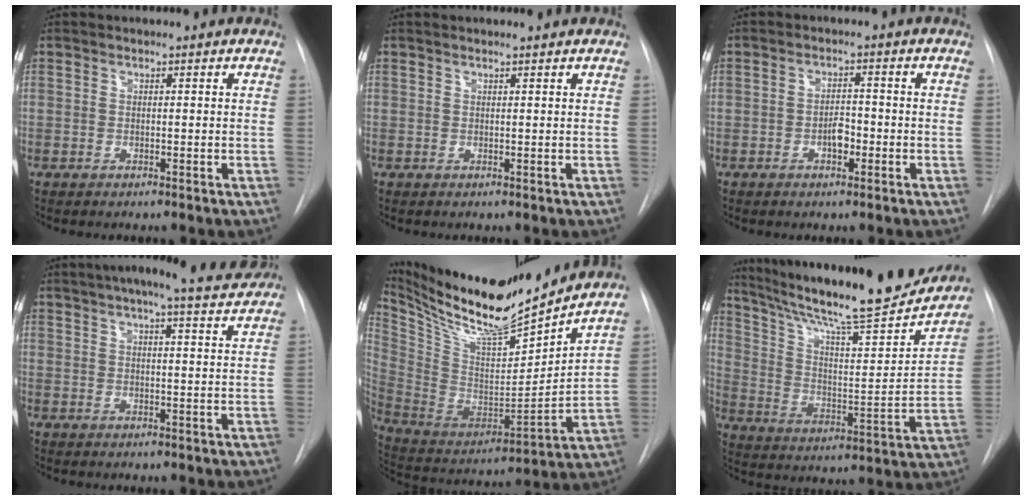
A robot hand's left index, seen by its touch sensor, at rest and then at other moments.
{"total": 1.4, "force": [1.3, -0.2, 0.4], "torque": [-0.008, 0.007, 0.019]}
{"total": 2.7, "force": [-1.2, 1.4, 2.0], "torque": [-0.029, 0.005, -0.019]}
{"total": 12.5, "force": [11.0, 0.6, 5.8], "torque": [-0.093, 0.006, 0.136]}
{"total": 24.2, "force": [20.9, 2.7, 11.7], "torque": [-0.235, -0.024, 0.358]}
{"total": 25.8, "force": [22.5, 2.4, 12.3], "torque": [-0.209, -0.046, 0.328]}